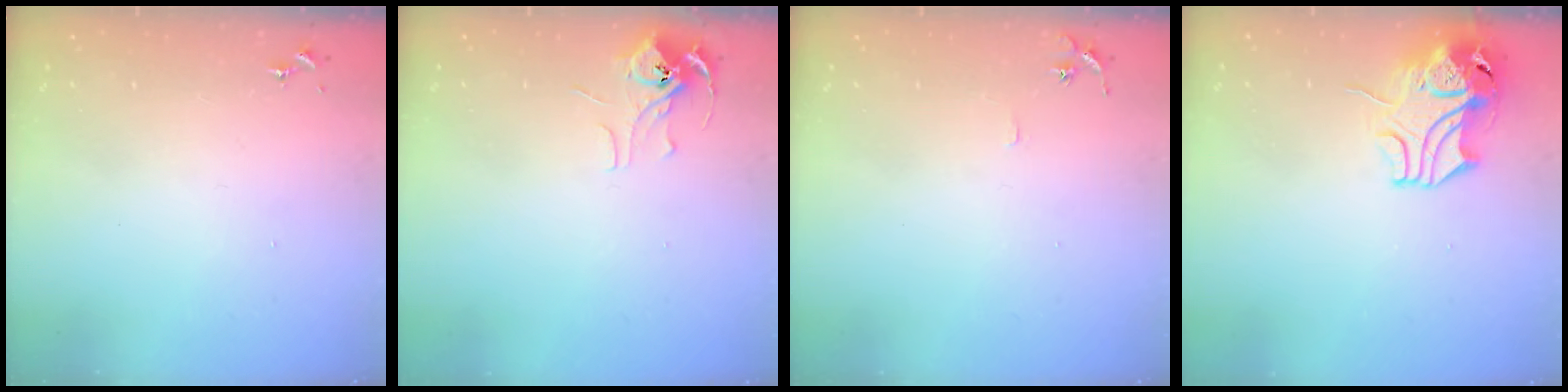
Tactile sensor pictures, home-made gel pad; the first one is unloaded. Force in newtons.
{"total": 7.1, "press": 7.1, "slide": 0.4}
{"total": 5.2, "press": 5.2, "slide": 0.5}
{"total": 11.1, "press": 11.0, "slide": 1.9}